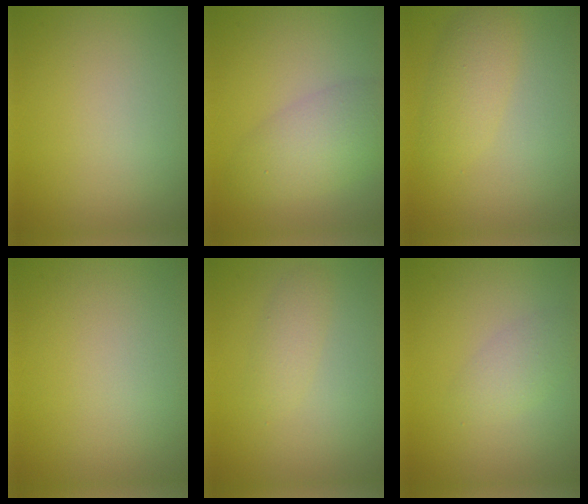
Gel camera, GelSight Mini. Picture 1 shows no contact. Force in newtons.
{"total": 4.5, "press": 4.5, "slide": 0.2}
{"total": 2.8, "press": 2.8, "slide": 0.1}
{"total": 0.0}
{"total": 1.5, "press": 1.5, "slide": 0.1}
{"total": 1.8, "press": 1.8, "slide": 0.1}